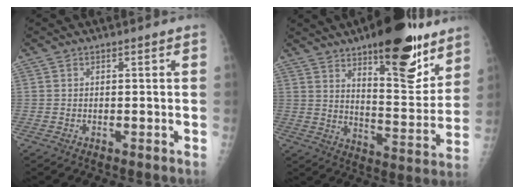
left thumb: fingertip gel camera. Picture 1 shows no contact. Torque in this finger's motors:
{"motor_torque": [2.63, 0.77, 1.39, -1.28, 0.20]}